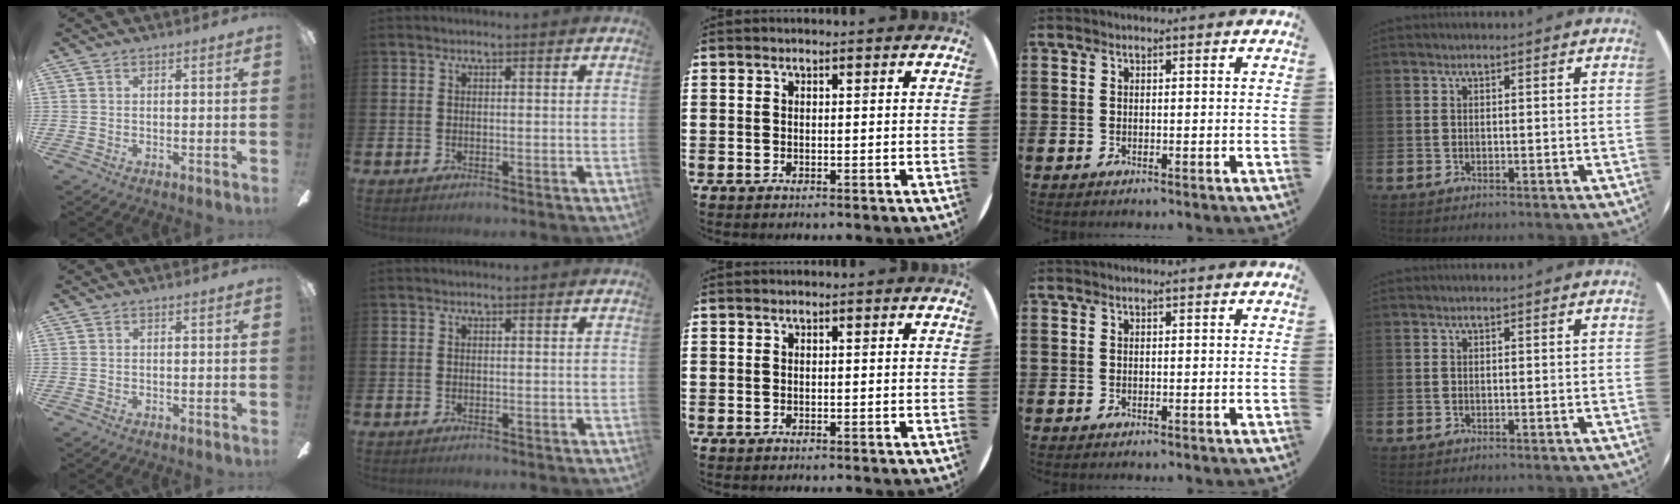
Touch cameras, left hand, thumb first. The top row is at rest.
{}